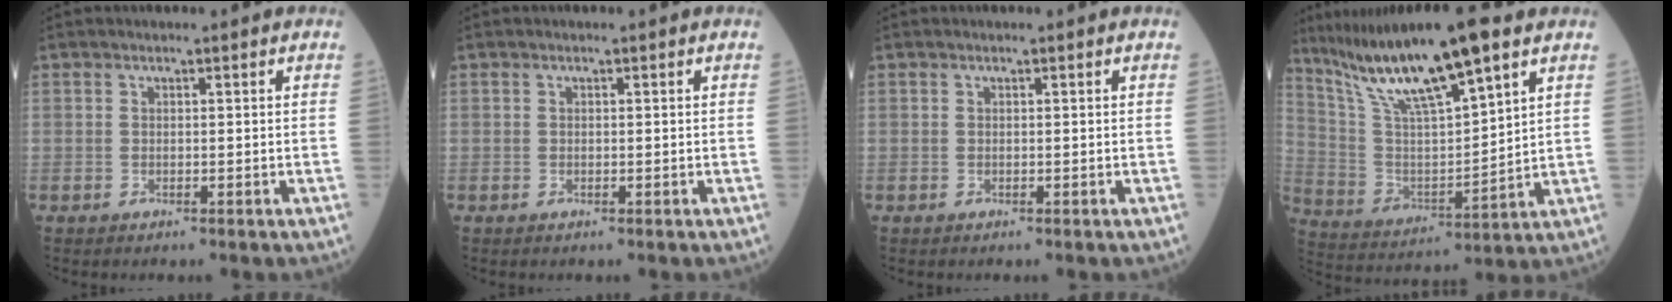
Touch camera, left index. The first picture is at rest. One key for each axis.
{"total": 0.0}
{"total": 0.0}
{"total": 16.9, "fx": 12.2, "fy": 1.4, "fz": 11.6, "tx": -0.215, "ty": 0.010, "tz": 0.228}